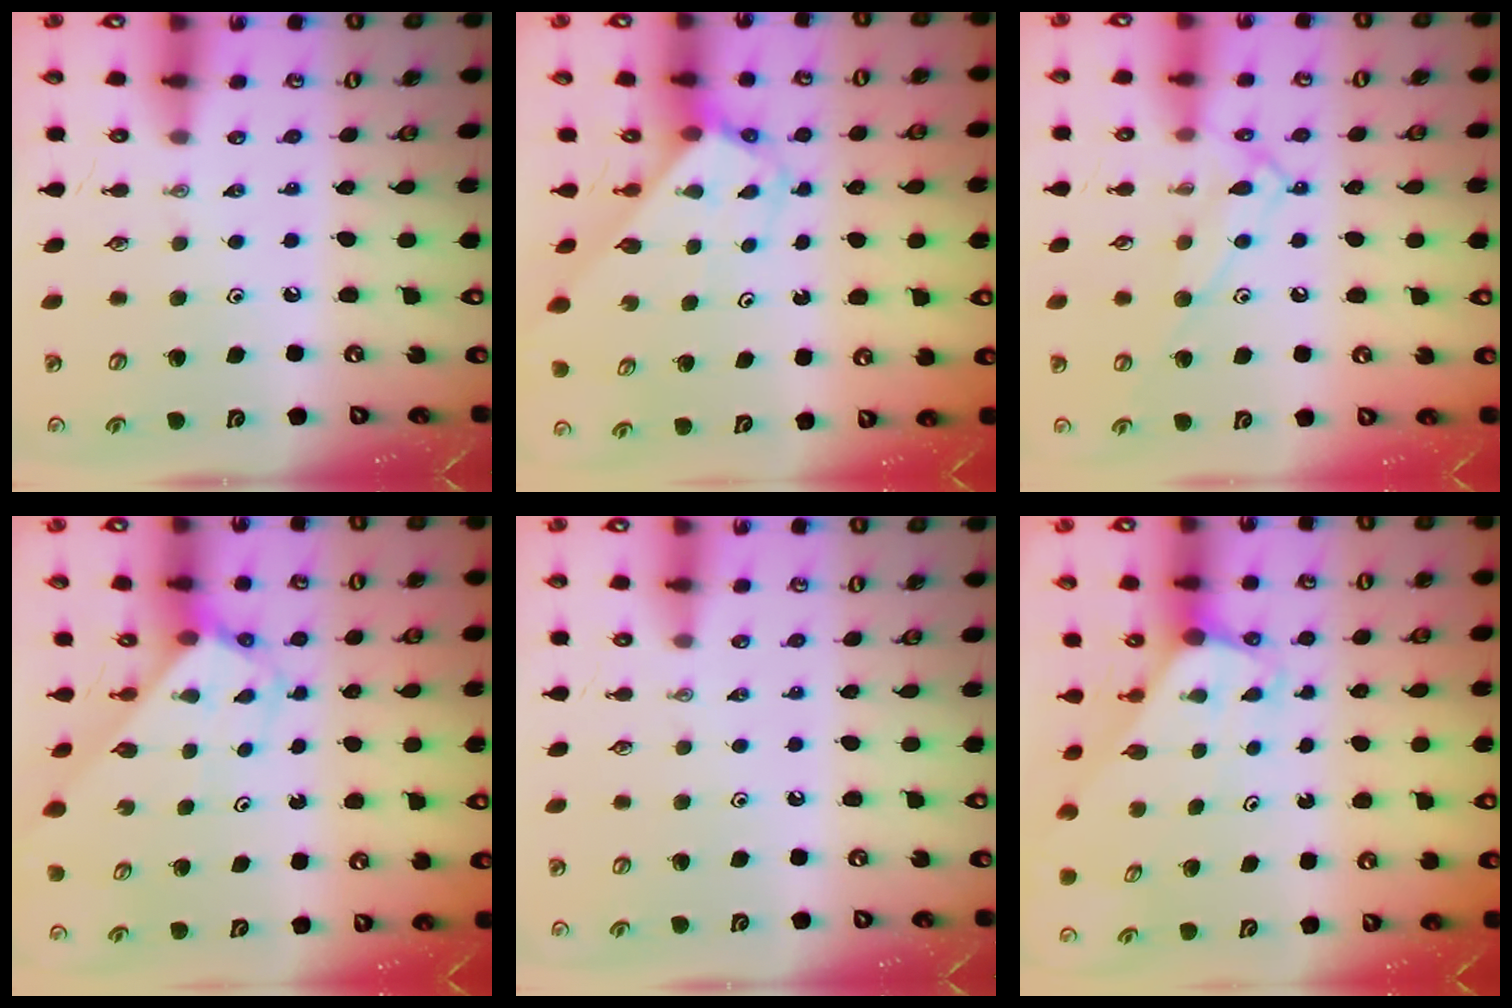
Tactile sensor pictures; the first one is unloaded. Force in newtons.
{"total": 2.7, "press": 2.7, "slide": 0.1}
{"total": 11.4, "press": 11.4, "slide": 0.8}
{"total": 2.9, "press": 2.9, "slide": 0.2}
{"total": 0.0}
{"total": 2.9, "press": 2.9, "slide": 0.1}